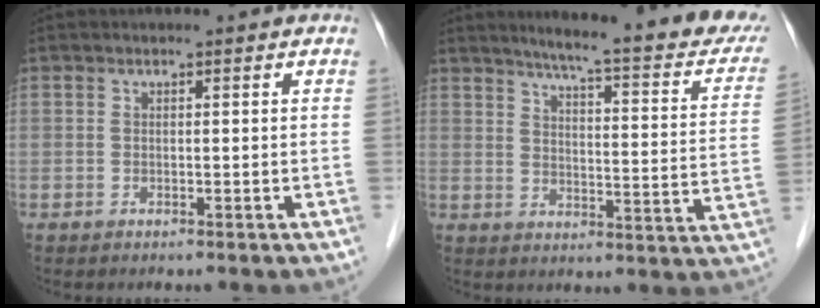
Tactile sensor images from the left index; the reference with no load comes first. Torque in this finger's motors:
{"motor_torque": [0.41, -0.38, 0.17, 0.10]}